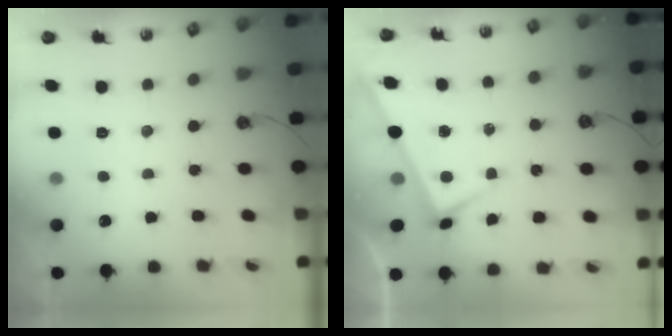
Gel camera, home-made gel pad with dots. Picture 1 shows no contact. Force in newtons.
{"total": 2.7, "press": 2.7, "slide": 0.3}